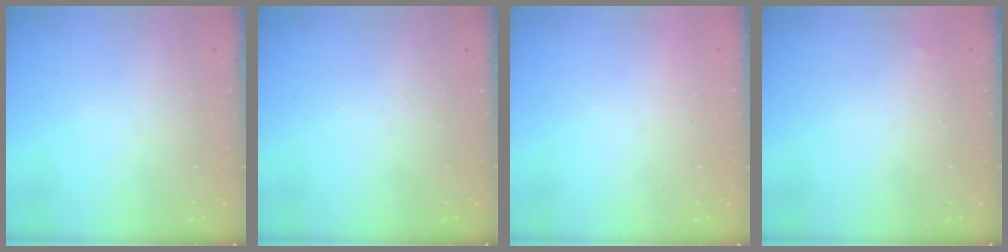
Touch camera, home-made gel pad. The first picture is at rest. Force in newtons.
{"total": 0.0}
{"total": 1.7, "press": 1.7, "slide": 0.1}
{"total": 4.0, "press": 4.0, "slide": 0.2}